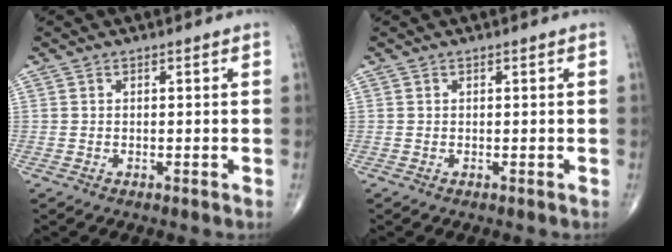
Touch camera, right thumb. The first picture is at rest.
{"total": 0.0}